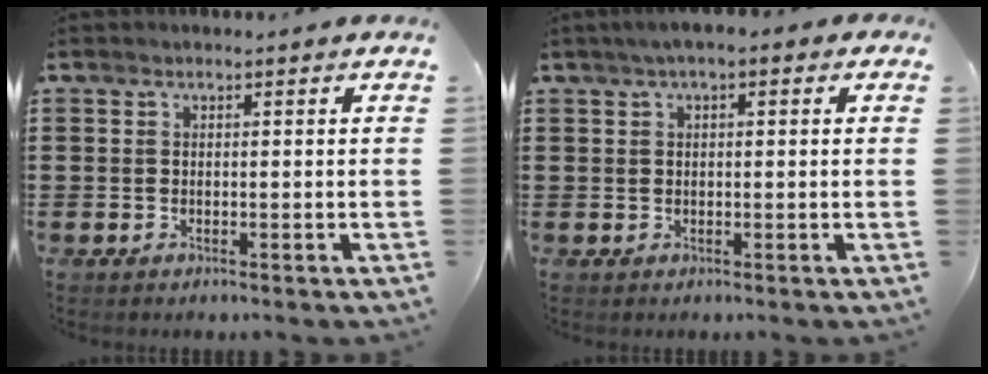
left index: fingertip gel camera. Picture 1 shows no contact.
{"total": 2.0, "force": [0.5, 0.7, 1.7], "torque": [-0.034, 0.005, 0.007]}